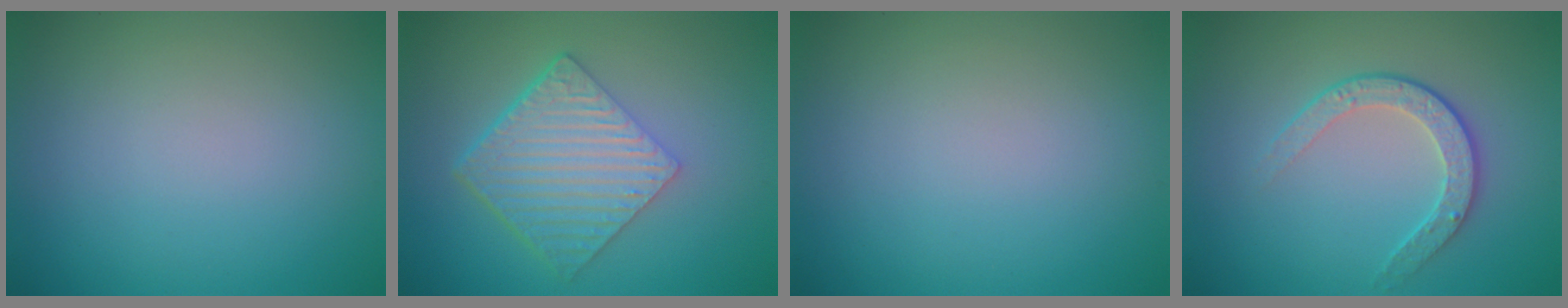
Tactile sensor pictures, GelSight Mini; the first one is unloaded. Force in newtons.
{"total": 6.3, "press": 4.3, "slide": 4.6}
{"total": 0.0}
{"total": 2.6, "press": 2.0, "slide": 1.7}